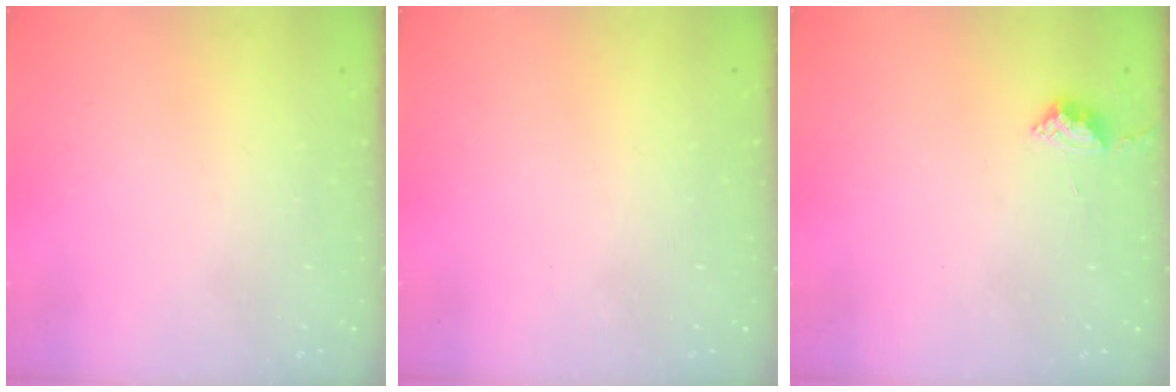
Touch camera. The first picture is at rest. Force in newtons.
{"total": 0.0}
{"total": 3.7, "press": 3.7, "slide": 0.5}